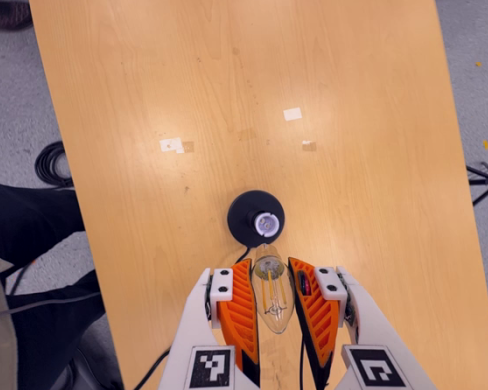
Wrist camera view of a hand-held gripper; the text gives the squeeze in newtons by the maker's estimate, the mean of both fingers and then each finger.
{"total": 17.1, "left": 18.2, "right": 16.1}